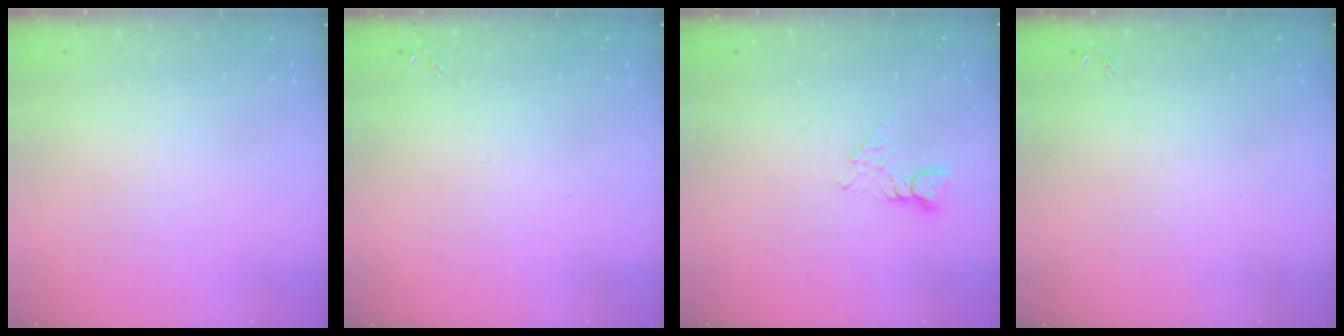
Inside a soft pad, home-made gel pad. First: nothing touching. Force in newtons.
{"total": 0.0}
{"total": 2.8, "press": 2.8, "slide": 0.3}
{"total": 0.0}